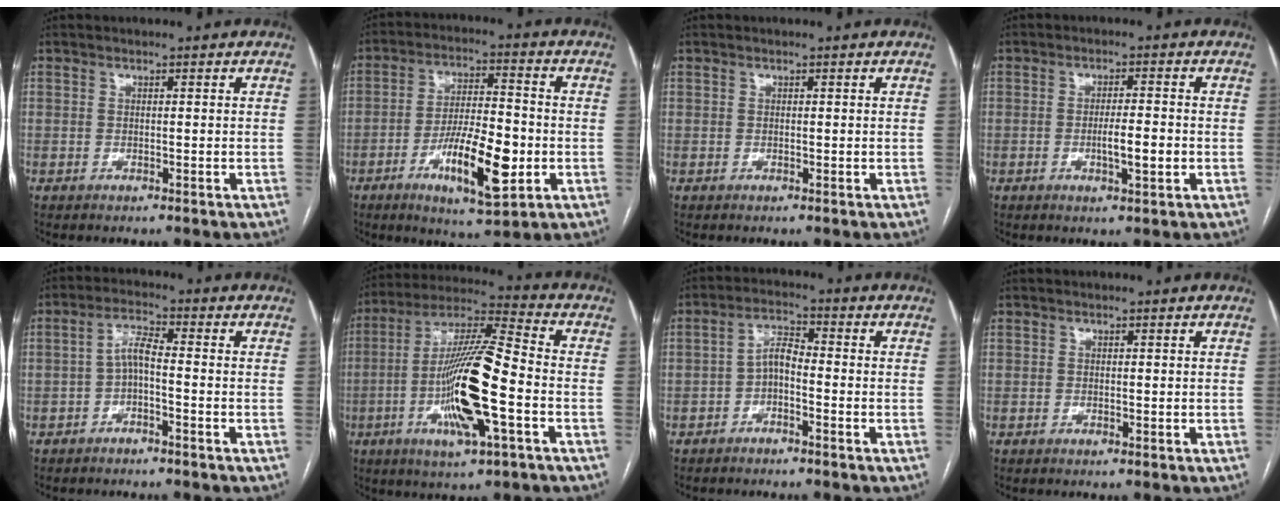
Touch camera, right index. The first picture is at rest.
{"total": 12.6, "force": [-4.1, 3.1, 11.5], "torque": [-0.207, -0.003, -0.064]}
{"total": 0.0}
{"total": 4.2, "force": [-0.9, 0.5, 4.1], "torque": [-0.068, -0.003, -0.011]}
{"total": 3.9, "force": [-1.0, 0.7, 3.7], "torque": [-0.073, 0.015, -0.019]}
{"total": 16.9, "force": [-4.2, 1.6, 16.3], "torque": [-0.317, -0.005, -0.074]}
{"total": 4.2, "force": [-1.4, 1.4, 3.7], "torque": [-0.072, 0.016, -0.029]}
{"total": 0.0}